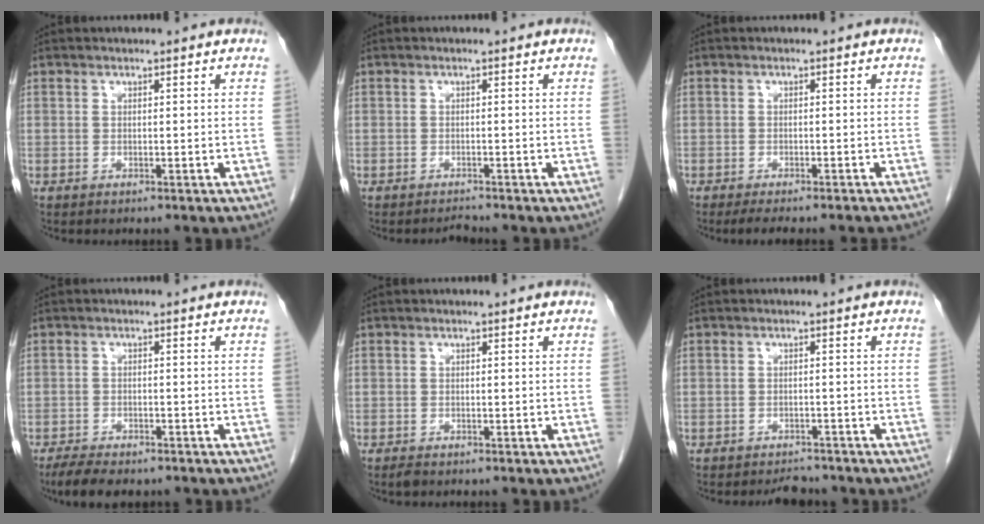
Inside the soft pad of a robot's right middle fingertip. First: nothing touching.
{"total": 0.9, "force": [-0.9, -0.3, -0.1], "torque": [-0.001, -0.008, -0.010]}
{"total": 7.3, "force": [-6.5, 0.2, 3.4], "torque": [-0.032, -0.012, -0.085]}
{"total": 6.1, "force": [-4.9, 2.0, 3.1], "torque": [-0.051, -0.011, -0.075]}
{"total": 0.8, "force": [-0.7, 0.3, 0.4], "torque": [-0.013, -0.002, -0.010]}
{"total": 2.8, "force": [-2.7, 0.9, 0.2], "torque": [-0.010, -0.006, -0.038]}